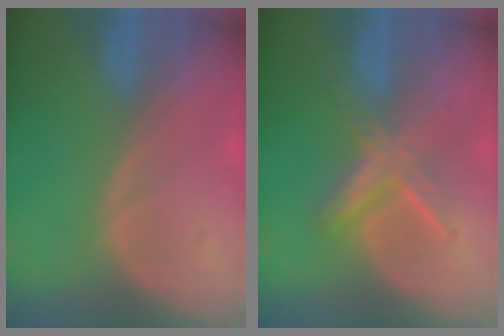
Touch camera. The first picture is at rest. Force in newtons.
{"total": 5.6, "press": 5.6, "slide": 0.0}